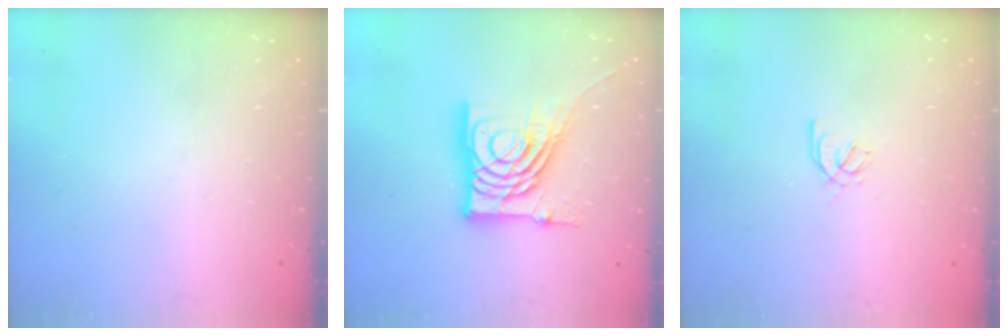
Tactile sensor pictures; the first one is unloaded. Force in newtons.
{"total": 18.6, "press": 18.6, "slide": 1.6}
{"total": 2.1, "press": 2.0, "slide": 0.7}